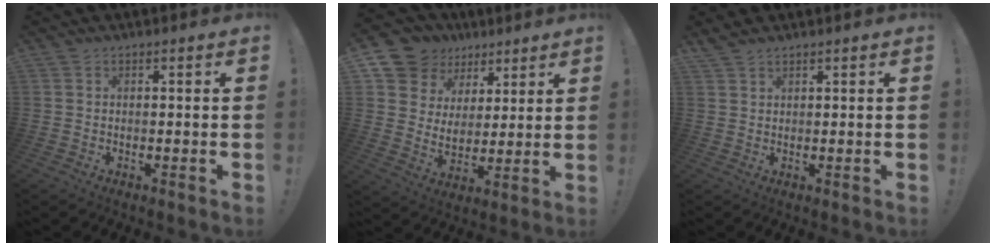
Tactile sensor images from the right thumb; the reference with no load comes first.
{"total": 11.6, "force": [7.0, 8.9, 2.6], "torque": [-0.057, -0.047, 0.145]}
{"total": 1.9, "force": [1.7, 0.4, 0.7], "torque": [-0.015, -0.011, 0.032]}